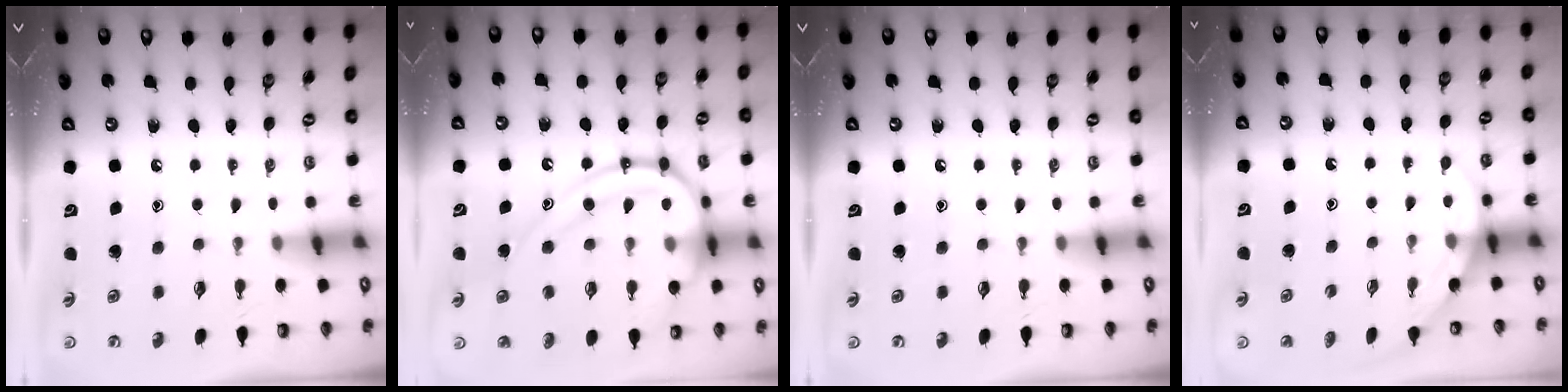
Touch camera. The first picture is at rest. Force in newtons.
{"total": 19.4, "press": 19.3, "slide": 1.9}
{"total": 0.0}
{"total": 3.6, "press": 3.6, "slide": 0.1}